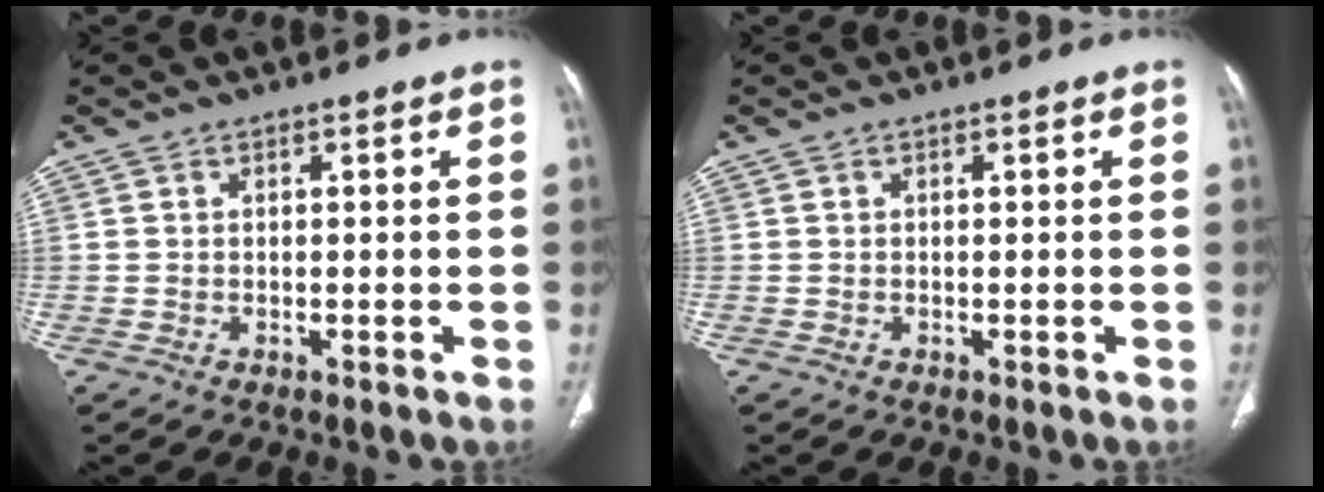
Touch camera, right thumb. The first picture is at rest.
{"total": 0.0}